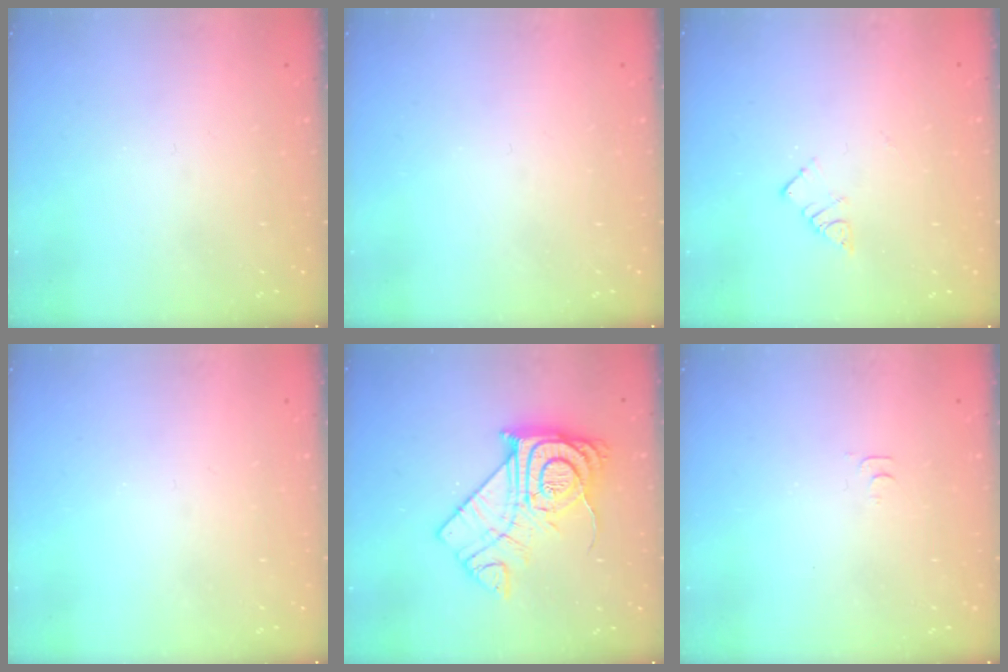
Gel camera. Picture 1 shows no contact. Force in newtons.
{"total": 0.0}
{"total": 3.8, "press": 3.8, "slide": 0.1}
{"total": 0.0}
{"total": 17.3, "press": 17.2, "slide": 1.6}
{"total": 3.8, "press": 3.8, "slide": 0.6}